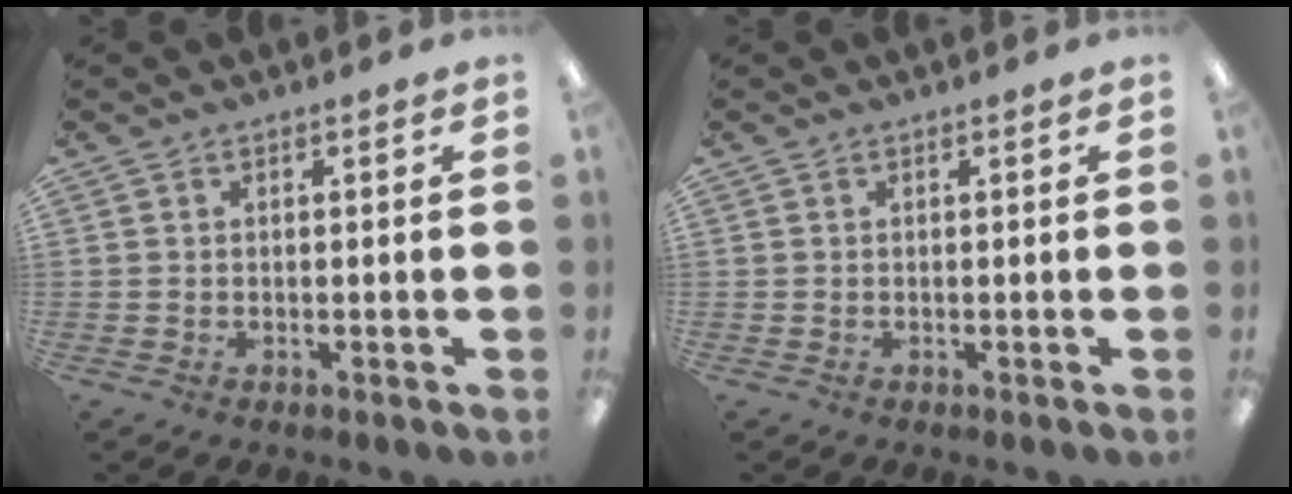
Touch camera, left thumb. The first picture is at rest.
{"total": 0.0}